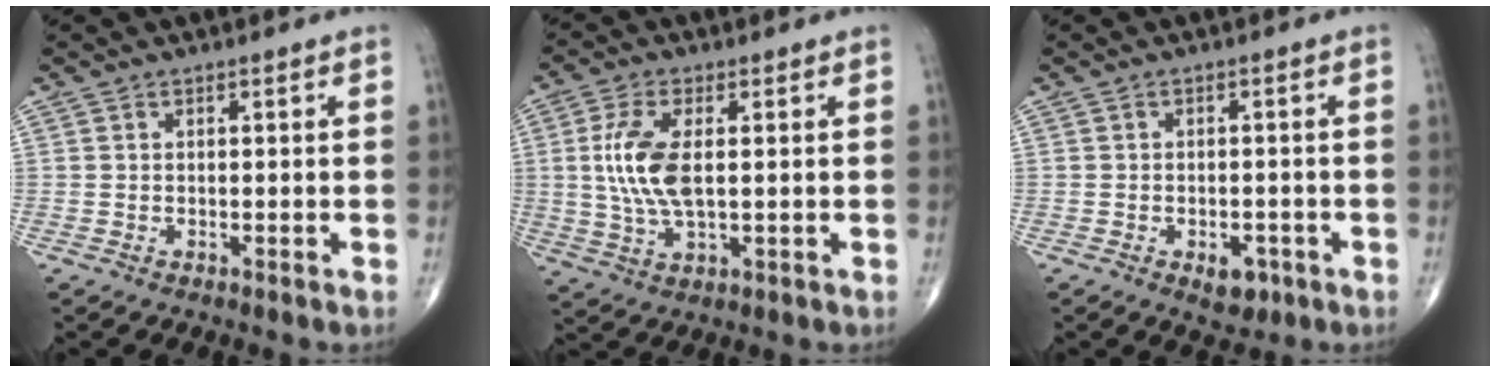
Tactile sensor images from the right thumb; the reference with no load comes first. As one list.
[{"total": 9.6, "force": [1.1, 4.1, 8.6], "torque": [-0.189, -0.006, 0.025]}, {"total": 3.6, "force": [-1.7, 2.2, 2.3], "torque": [-0.017, 0.008, -0.017]}]